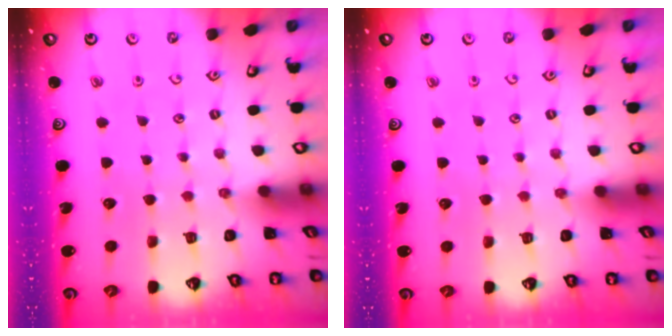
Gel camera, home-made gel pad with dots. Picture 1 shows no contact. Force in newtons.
{"total": 0.0}